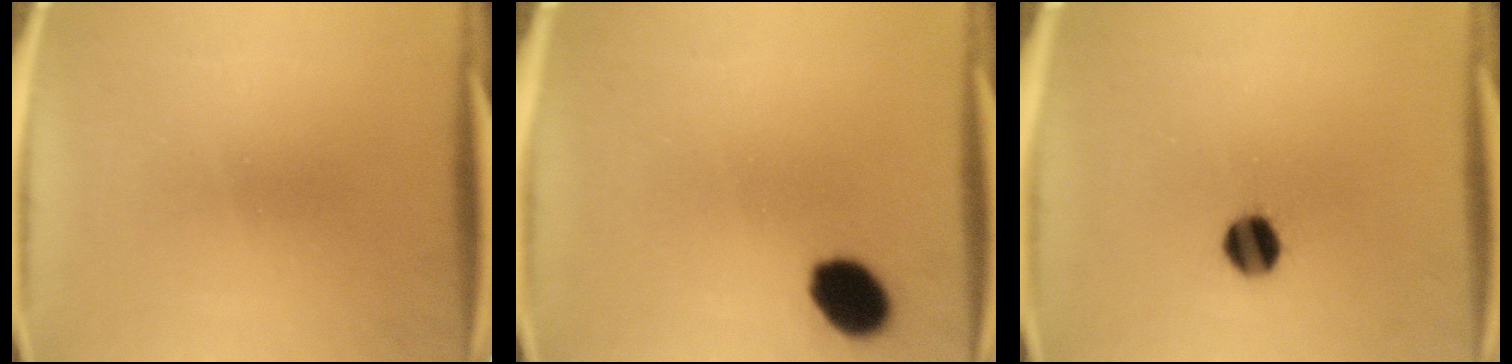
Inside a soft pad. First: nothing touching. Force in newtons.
{"total": 8.7}
{"total": 6.5}